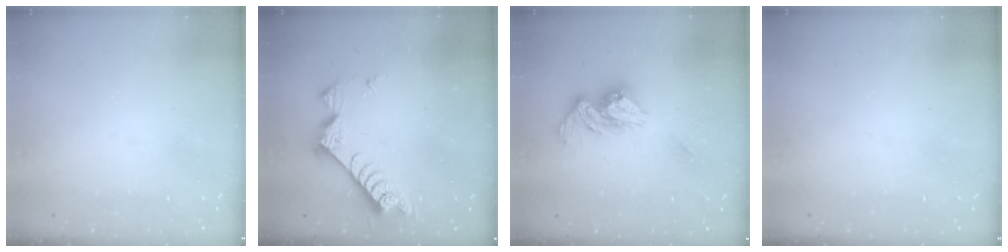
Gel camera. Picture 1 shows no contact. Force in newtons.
{"total": 8.1, "press": 8.0, "slide": 0.9}
{"total": 12.0, "press": 12.0, "slide": 1.1}
{"total": 0.0}